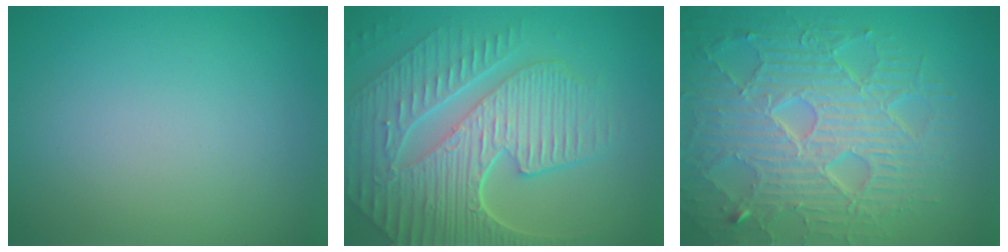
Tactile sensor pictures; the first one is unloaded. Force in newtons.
{"total": 9.7, "press": 6.6, "slide": 7.0}
{"total": 9.6, "press": 6.4, "slide": 7.1}